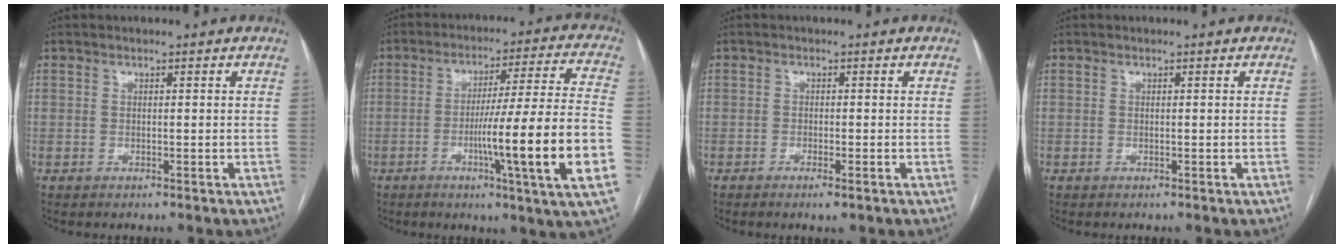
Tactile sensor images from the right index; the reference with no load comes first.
{"total": 18.5, "force": [-5.0, -1.7, 17.8], "torque": [-0.252, -0.003, -0.080]}
{"total": 1.8, "force": [-1.2, 0.3, 1.4], "torque": [-0.022, -0.002, -0.016]}
{"total": 0.0}